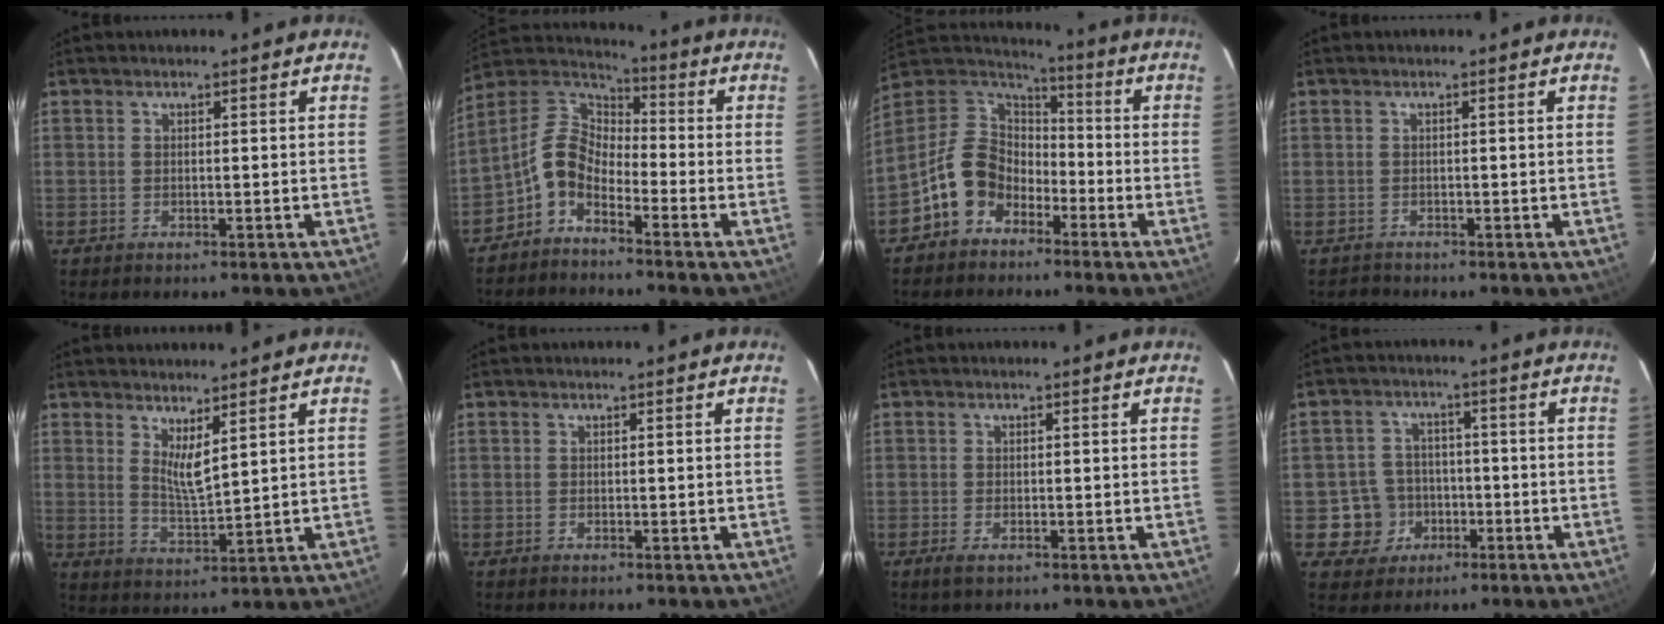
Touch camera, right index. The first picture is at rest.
{"total": 8.3, "force": [-4.5, 4.8, 5.0], "torque": [-0.106, 0.025, -0.106]}
{"total": 12.6, "force": [-6.9, 9.2, 4.9], "torque": [-0.119, 0.030, -0.133]}
{"total": 1.5, "force": [-1.1, 0.9, -0.4], "torque": [0.005, 0.007, -0.019]}
{"total": 4.9, "force": [3.1, 0.8, 3.7], "torque": [-0.066, -0.014, 0.056]}
{"total": 0.0}
{"total": 2.1, "force": [-1.2, 0.8, 1.5], "torque": [-0.031, -0.006, -0.022]}
{"total": 7.2, "force": [-2.3, 6.8, 0.4], "torque": [-0.024, 0.024, -0.032]}